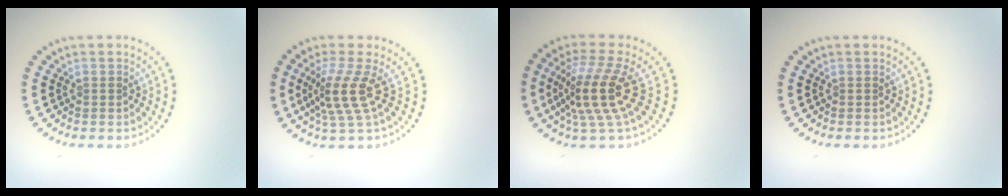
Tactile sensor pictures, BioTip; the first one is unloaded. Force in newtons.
{"total": 3.7, "press": 2.7, "slide": 2.5}
{"total": 5.1, "press": 3.7, "slide": 3.5}
{"total": 0.0}